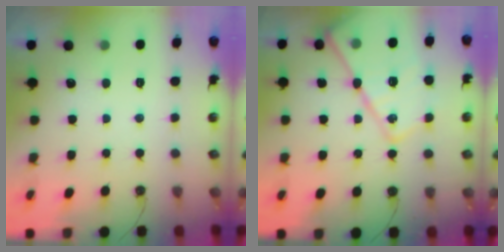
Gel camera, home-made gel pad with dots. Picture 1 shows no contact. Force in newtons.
{"total": 19.3, "press": 19.2, "slide": 1.4}